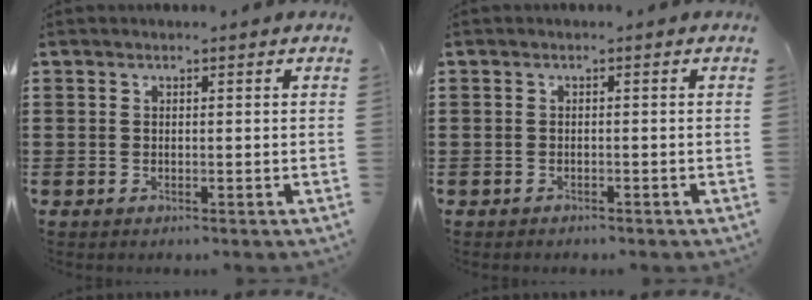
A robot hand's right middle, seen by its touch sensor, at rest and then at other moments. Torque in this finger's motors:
{"motor_torque": [-0.08, 0.06, -0.06, -0.02]}